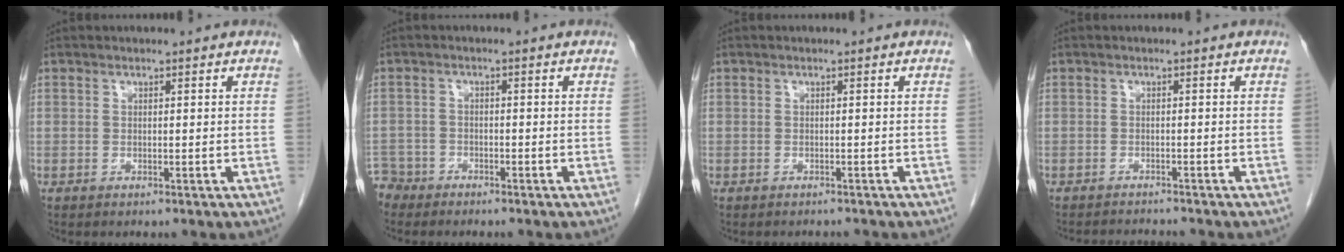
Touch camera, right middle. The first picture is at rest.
{"total": 3.5, "force": [-3.1, 1.5, -0.8], "torque": [0.016, 0.000, -0.064]}
{"total": 1.5, "force": [-1.5, 0.3, 0.1], "torque": [-0.006, -0.005, -0.018]}
{"total": 3.7, "force": [-3.6, -0.1, 0.5], "torque": [-0.005, -0.012, -0.053]}